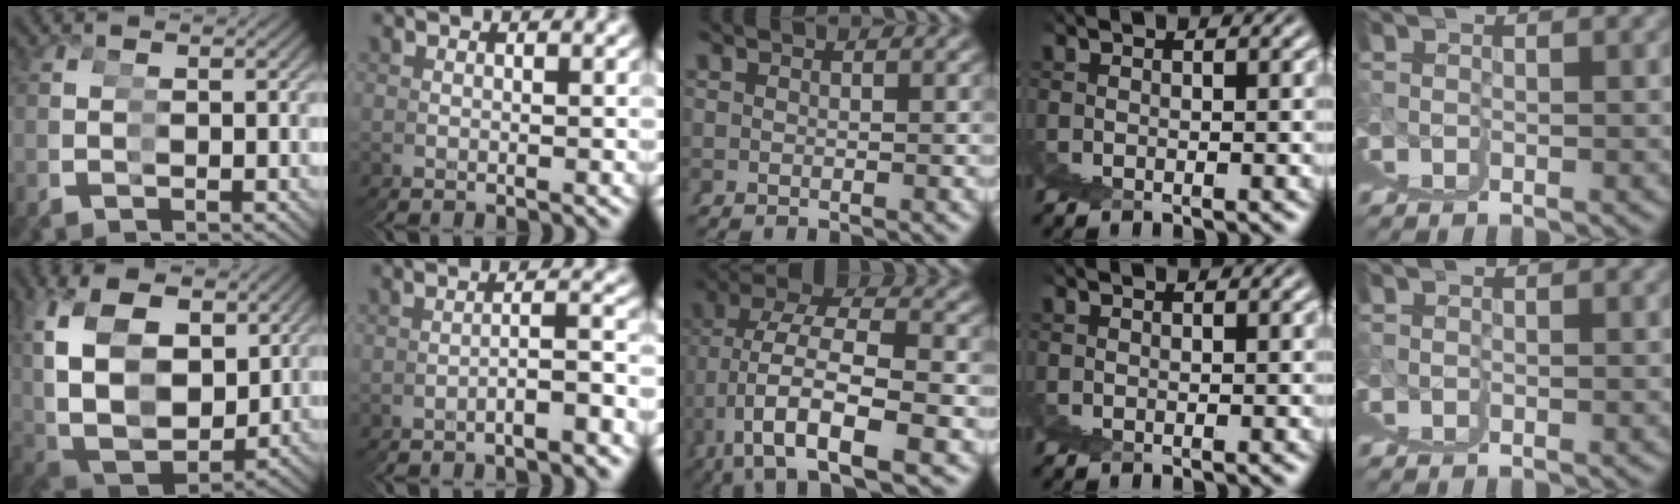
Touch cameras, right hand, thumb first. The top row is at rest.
{"thumb": {"total": 10.3, "force": [1.6, 8.2, 6.0], "torque": [-0.161, -0.037, 0.043]}, "index": {"total": 2.5, "force": [-2.1, -0.7, 1.3], "torque": [-0.012, 0.009, -0.040]}, "middle": {"total": 9.0, "force": [-3.6, 4.6, 6.9], "torque": [-0.145, -0.034, -0.043]}}